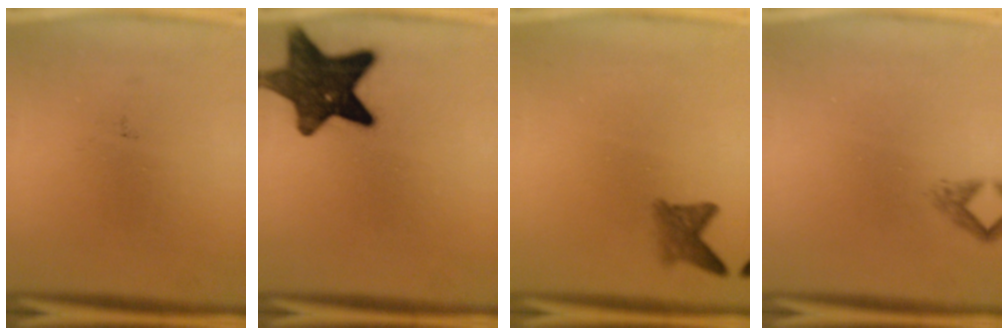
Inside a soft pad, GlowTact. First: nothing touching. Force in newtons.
{"total": 13.2}
{"total": 2.5}
{"total": 1.0}